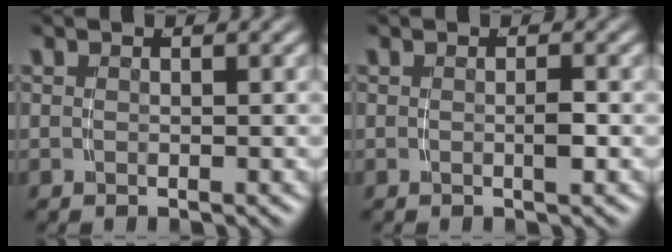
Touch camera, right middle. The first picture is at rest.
{"total": 1.0, "force": [-0.3, 0.0, 0.9], "torque": [-0.013, 0.000, -0.005]}